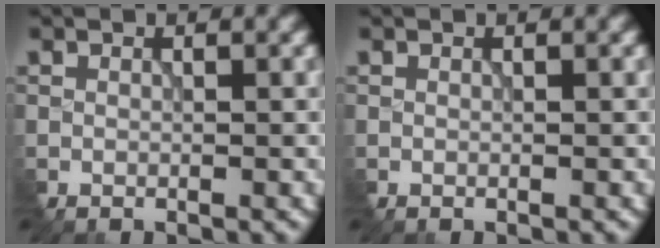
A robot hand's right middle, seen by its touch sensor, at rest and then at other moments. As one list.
[{"total": 0.0}]